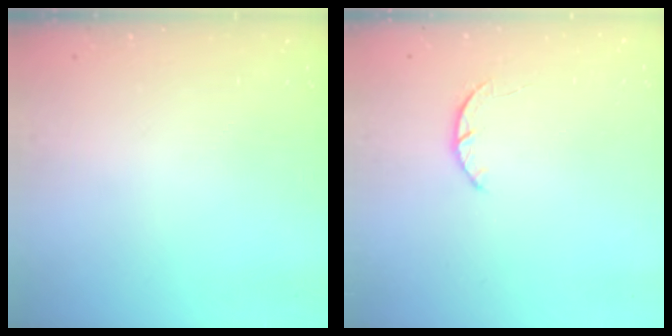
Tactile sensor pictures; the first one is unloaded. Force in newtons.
{"total": 2.5, "press": 2.5, "slide": 0.5}